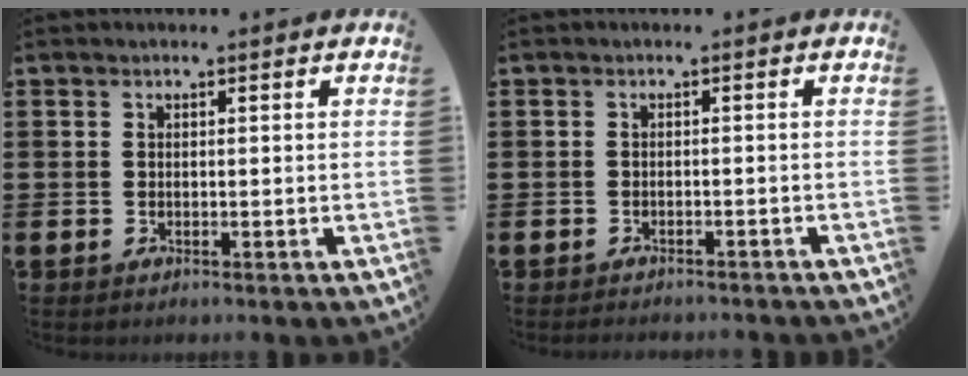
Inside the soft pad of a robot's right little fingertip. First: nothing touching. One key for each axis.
{"total": 0.9, "fx": -0.9, "fy": -0.1, "fz": 0.0, "tx": -0.001, "ty": 0.000, "tz": -0.019}